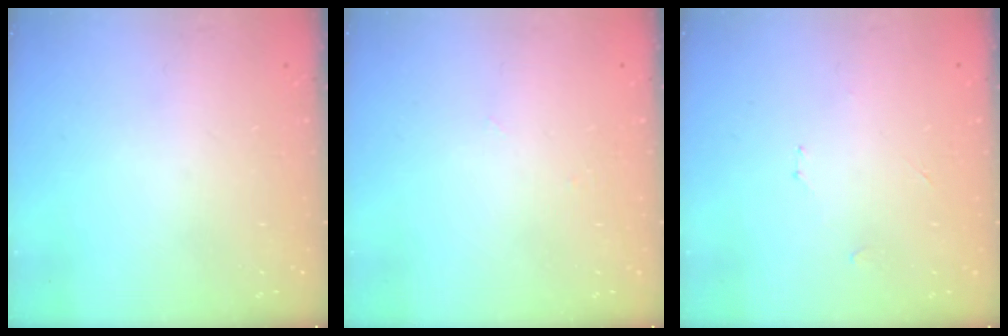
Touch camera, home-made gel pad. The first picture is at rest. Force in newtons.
{"total": 3.2, "press": 3.2, "slide": 0.4}
{"total": 3.3, "press": 3.3, "slide": 0.4}